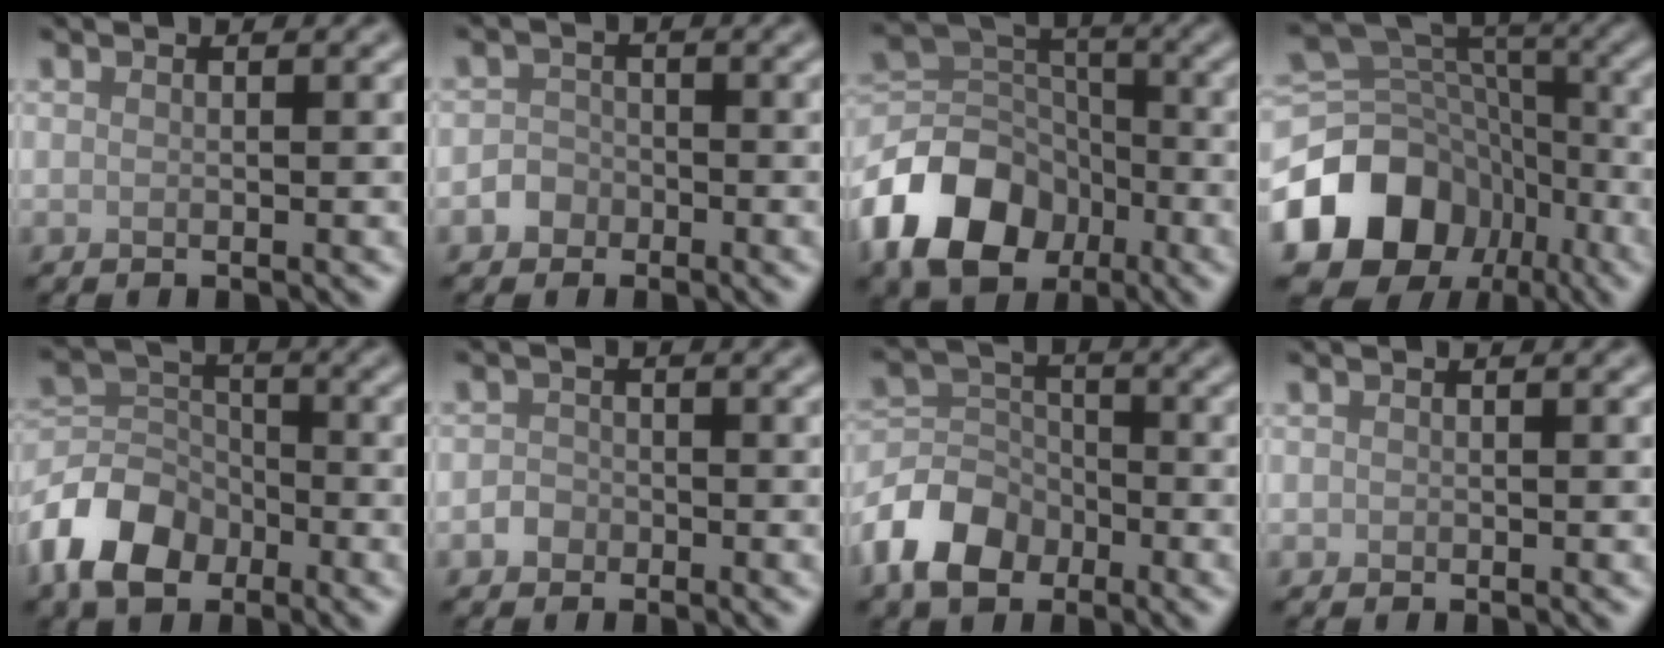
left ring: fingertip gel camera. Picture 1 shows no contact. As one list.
[{"total": 1.7, "force": [-0.9, 1.4, 0.2], "torque": [0.007, 0.006, -0.023]}, {"total": 10.3, "force": [-5.3, 7.0, 5.4], "torque": [-0.102, -0.005, -0.114]}, {"total": 13.0, "force": [-5.7, 10.3, 5.6], "torque": [-0.124, 0.000, -0.099]}, {"total": 6.6, "force": [-3.7, 4.4, 3.3], "torque": [-0.064, 0.003, -0.089]}, {"total": 1.3, "force": [-0.7, 1.1, 0.2], "torque": [0.003, 0.003, -0.014]}, {"total": 5.6, "force": [-3.1, 3.9, 2.6], "torque": [-0.052, 0.002, -0.076]}, {"total": 0.0}]